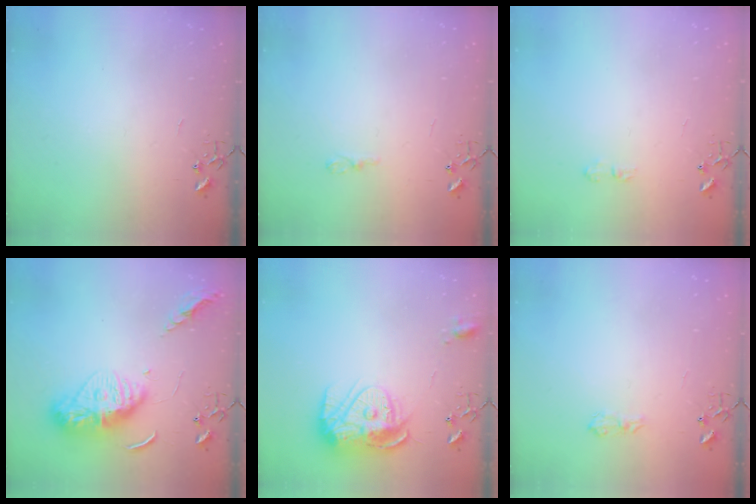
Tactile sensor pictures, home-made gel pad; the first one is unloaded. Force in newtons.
{"total": 3.8, "press": 3.8, "slide": 0.4}
{"total": 6.4, "press": 6.4, "slide": 0.9}
{"total": 13.5, "press": 13.5, "slide": 1.2}
{"total": 14.9, "press": 14.9, "slide": 1.4}
{"total": 7.0, "press": 6.9, "slide": 0.9}